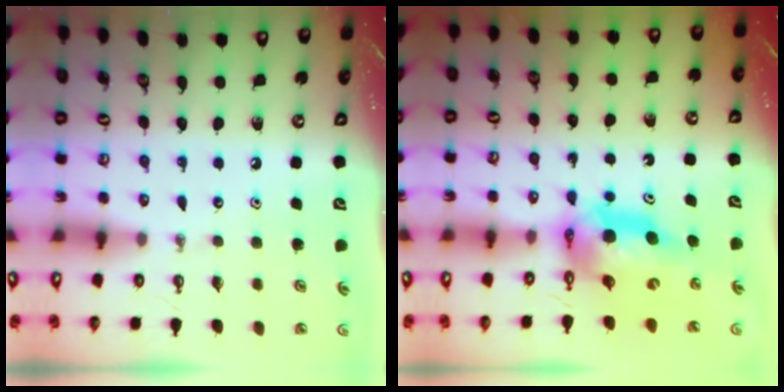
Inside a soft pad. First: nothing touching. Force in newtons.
{"total": 11.3, "press": 11.3, "slide": 1.2}